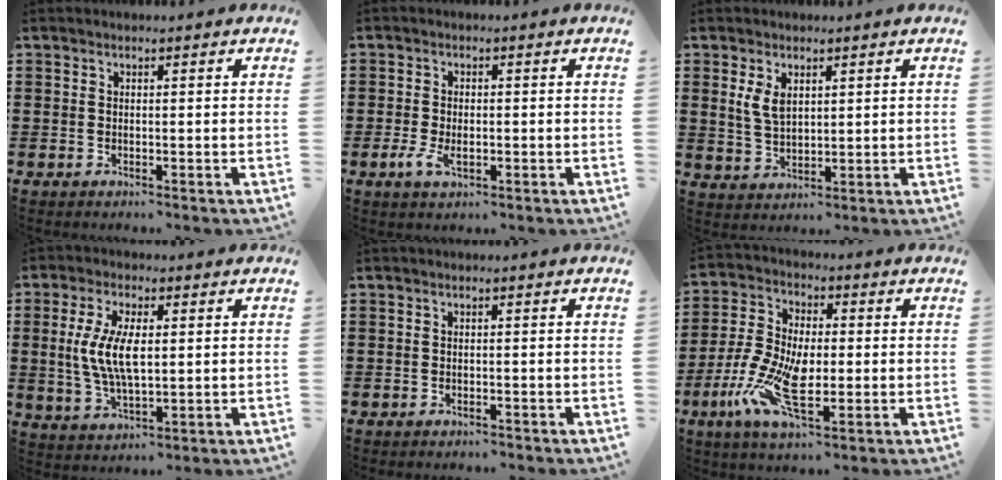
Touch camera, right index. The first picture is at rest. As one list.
[{"total": 3.0, "force": [-0.8, 1.6, 2.4], "torque": [-0.059, -0.004, -0.018]}, {"total": 3.8, "force": [1.5, 2.2, 2.7], "torque": [-0.061, 0.008, 0.027]}, {"total": 7.9, "force": [0.6, 3.4, 7.1], "torque": [-0.156, 0.004, 0.005]}, {"total": 0.8, "force": [-0.8, 0.2, 0.1], "torque": [-0.004, -0.001, -0.016]}, {"total": 10.0, "force": [-2.7, 4.8, 8.3], "torque": [-0.206, -0.013, -0.056]}]